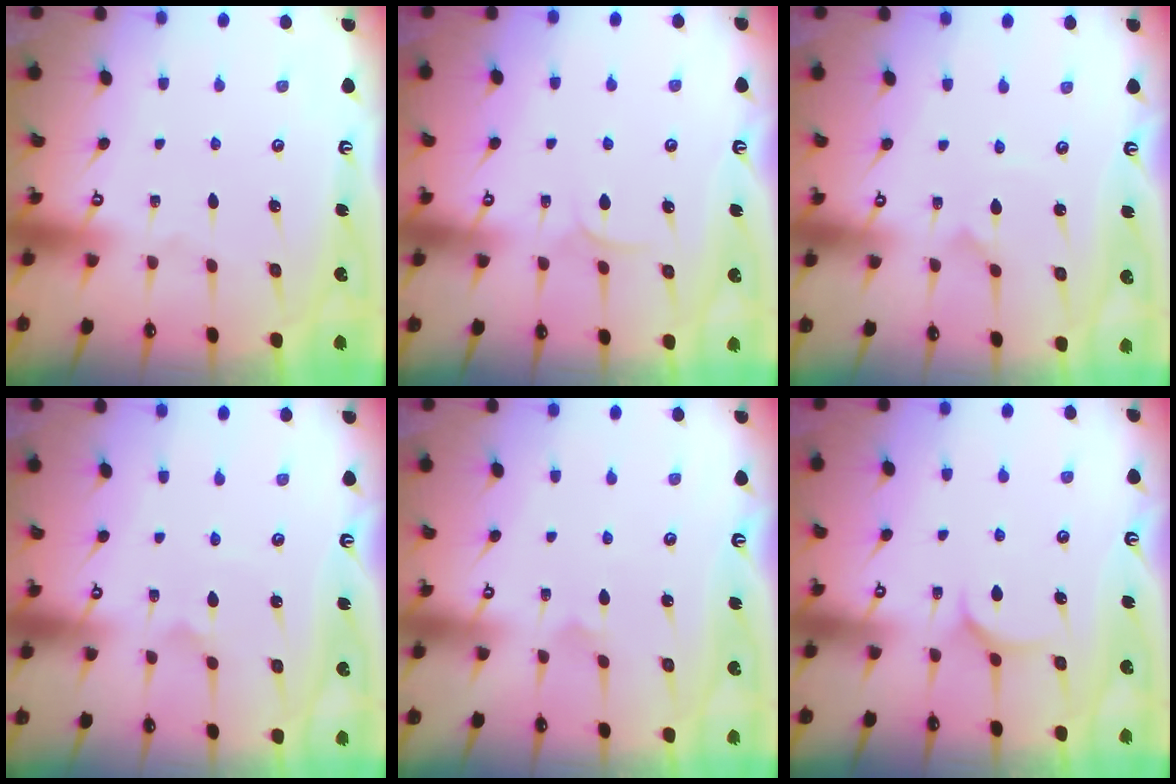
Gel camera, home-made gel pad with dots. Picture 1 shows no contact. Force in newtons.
{"total": 4.7, "press": 4.7, "slide": 0.4}
{"total": 0.8, "press": 0.8, "slide": 0.1}
{"total": 2.4, "press": 2.4, "slide": 0.2}
{"total": 1.9, "press": 1.9, "slide": 0.1}
{"total": 6.8, "press": 6.7, "slide": 0.5}